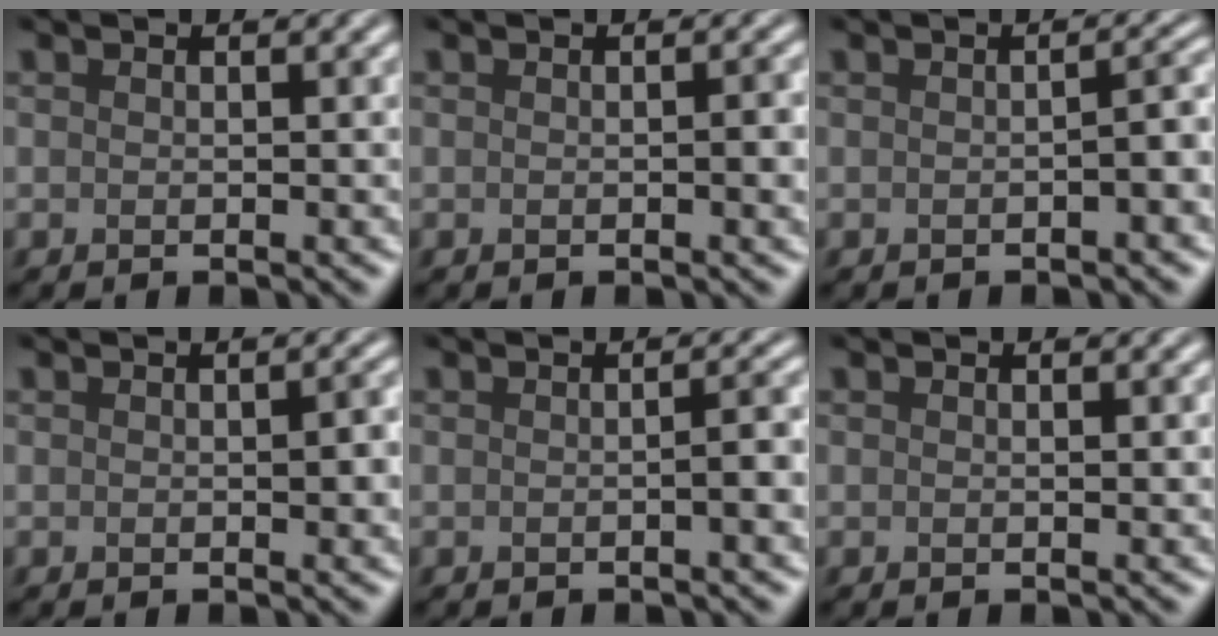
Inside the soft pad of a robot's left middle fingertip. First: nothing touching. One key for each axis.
{"total": 0.9, "fx": -0.2, "fy": 0.1, "fz": 0.9, "tx": -0.012, "ty": 0.002, "tz": 0.000}
{"total": 1.8, "fx": -0.5, "fy": 0.4, "fz": 1.7, "tx": -0.024, "ty": 0.007, "tz": -0.007}
{"total": 1.5, "fx": 0.0, "fy": 0.5, "fz": 1.4, "tx": -0.017, "ty": 0.000, "tz": 0.002}
{"total": 2.1, "fx": -0.3, "fy": 0.5, "fz": 2.1, "tx": -0.025, "ty": 0.005, "tz": -0.006}
{"total": 0.0}